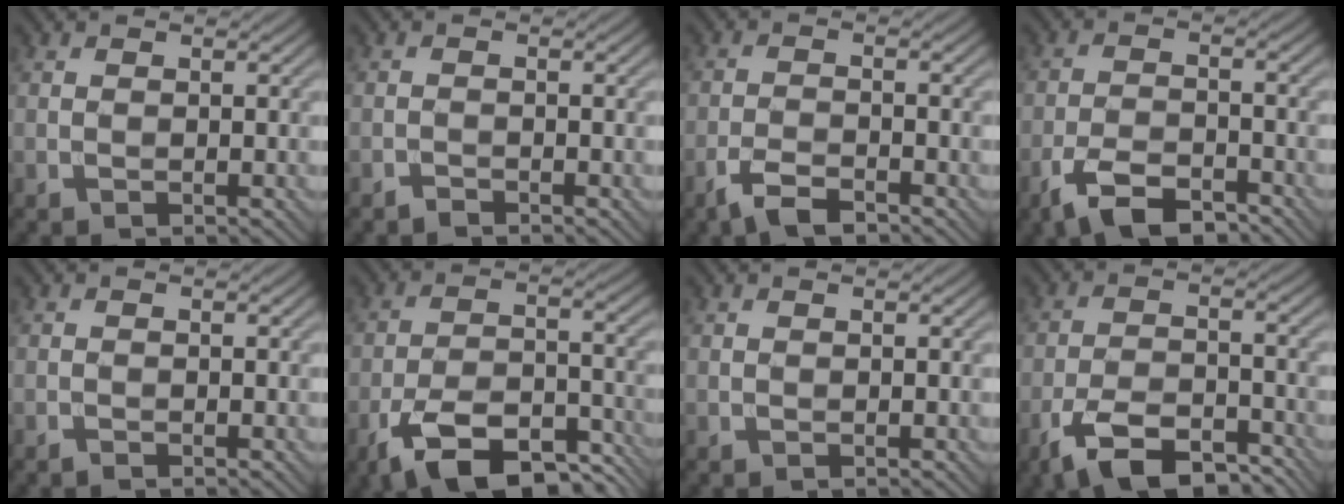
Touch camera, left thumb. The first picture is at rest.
{"total": 1.0, "force": [-0.9, 0.2, 0.3], "torque": [-0.004, 0.001, -0.020]}
{"total": 4.4, "force": [-3.2, 1.4, 2.7], "torque": [-0.055, -0.001, -0.065]}
{"total": 7.5, "force": [-5.1, 2.9, 4.6], "torque": [-0.083, -0.001, -0.100]}
{"total": 0.5, "force": [-0.5, 0.1, 0.2], "torque": [-0.003, 0.001, -0.010]}
{"total": 12.9, "force": [-8.6, 5.3, 8.1], "torque": [-0.145, -0.005, -0.152]}
{"total": 0.0}
{"total": 10.4, "force": [-7.1, 4.2, 6.4], "torque": [-0.109, -0.002, -0.133]}